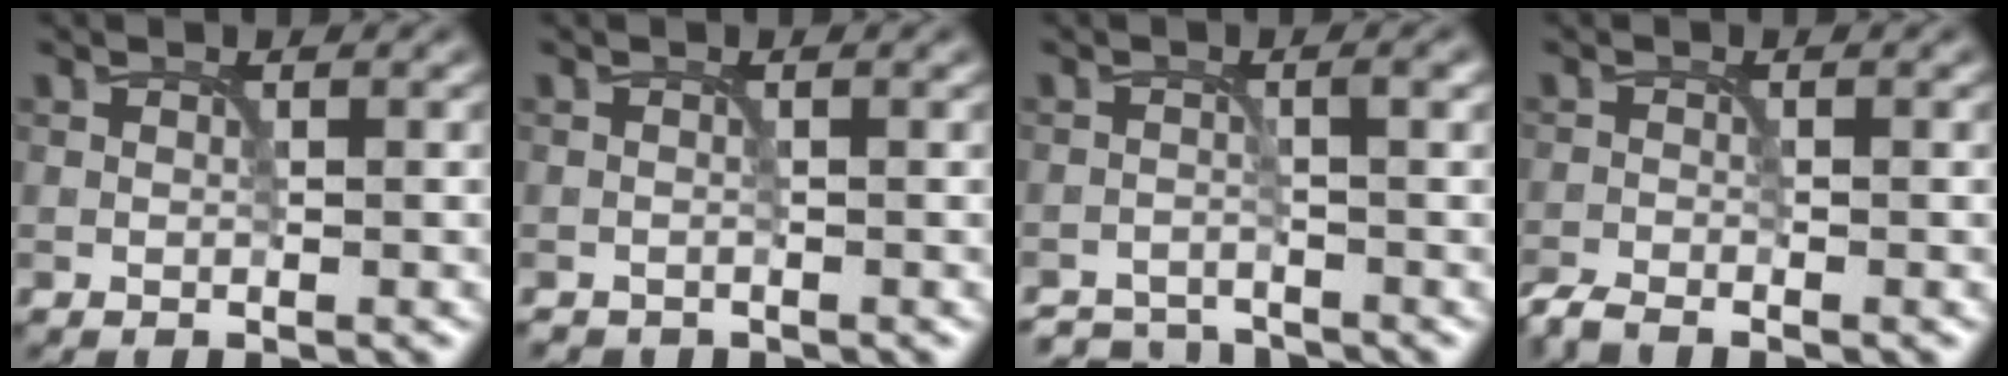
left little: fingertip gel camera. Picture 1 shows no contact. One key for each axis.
{"total": 0.8, "fx": -0.7, "fy": 0.1, "fz": -0.1, "tx": 0.004, "ty": -0.007, "tz": -0.012}
{"total": 3.2, "fx": -3.0, "fy": 0.6, "fz": 0.9, "tx": -0.010, "ty": -0.003, "tz": -0.059}
{"total": 2.1, "fx": -1.9, "fy": 0.2, "fz": 0.8, "tx": -0.017, "ty": -0.009, "tz": -0.045}